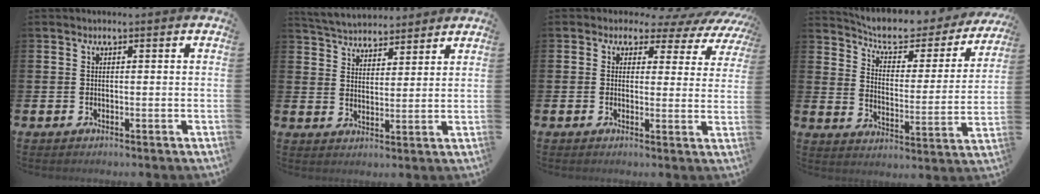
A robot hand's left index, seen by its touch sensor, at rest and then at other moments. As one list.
[{"total": 4.9, "force": [4.8, 1.1, 0.0], "torque": [-0.025, -0.025, 0.086]}, {"total": 2.7, "force": [1.7, 2.0, 0.8], "torque": [-0.023, -0.021, 0.016]}, {"total": 7.1, "force": [6.2, 2.3, 2.6], "torque": [-0.078, -0.041, 0.100]}]